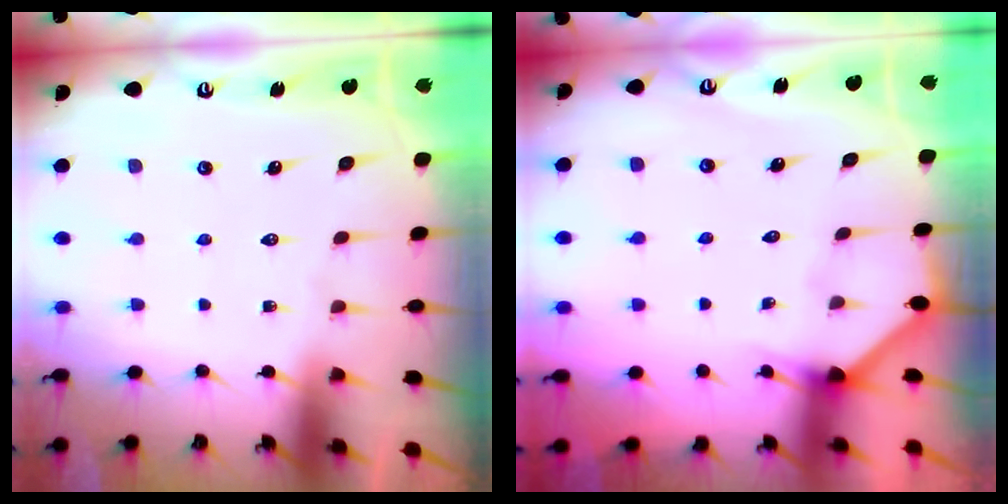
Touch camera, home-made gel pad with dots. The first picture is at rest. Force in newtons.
{"total": 2.2, "press": 2.2, "slide": 0.4}